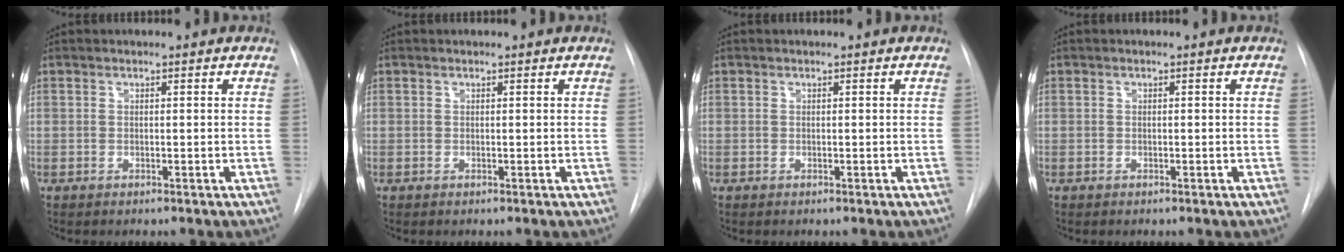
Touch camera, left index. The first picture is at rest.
{"total": 0.5, "force": [0.5, 0.1, 0.0], "torque": [-0.001, 0.011, 0.011]}
{"total": 0.0}
{"total": 0.0}